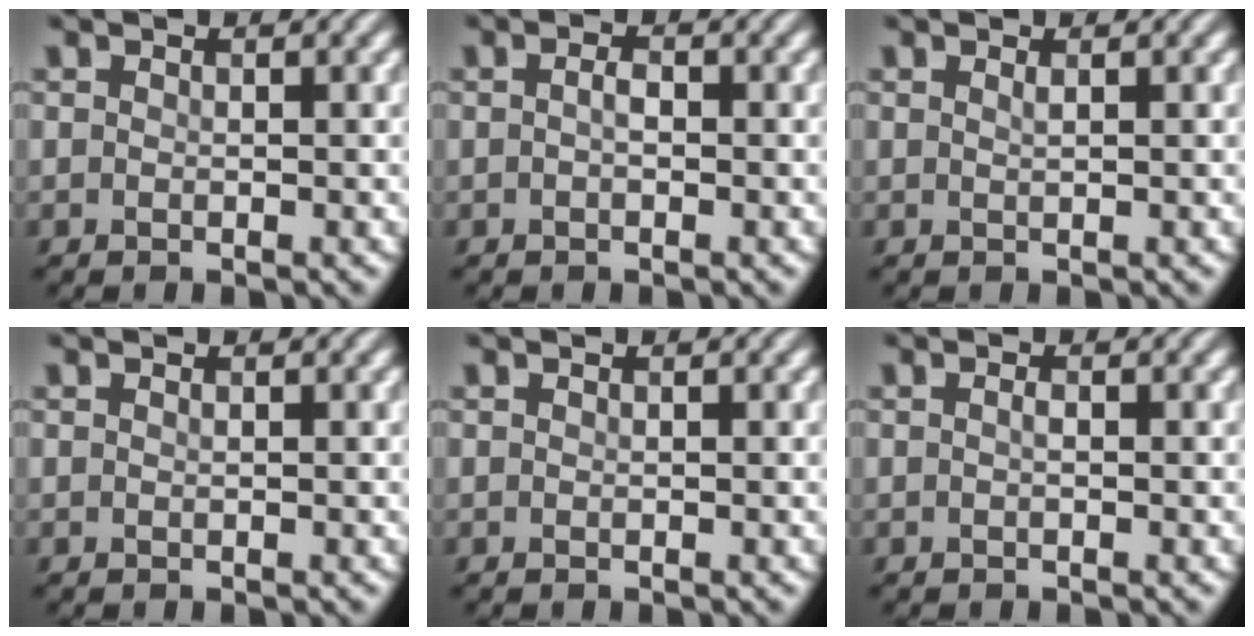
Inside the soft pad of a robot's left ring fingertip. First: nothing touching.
{"total": 1.1, "force": [-0.1, 0.5, 1.0], "torque": [-0.019, -0.001, -0.001]}
{"total": 0.5, "force": [0.3, 0.1, 0.4], "torque": [-0.004, 0.001, 0.005]}
{"total": 0.0}
{"total": 0.0}
{"total": 0.5, "force": [-0.1, 0.2, 0.5], "torque": [-0.012, 0.000, -0.001]}